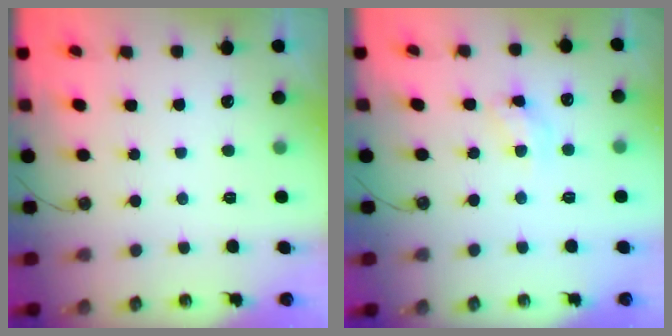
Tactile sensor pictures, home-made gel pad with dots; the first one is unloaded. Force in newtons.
{"total": 8.7, "press": 8.6, "slide": 0.6}